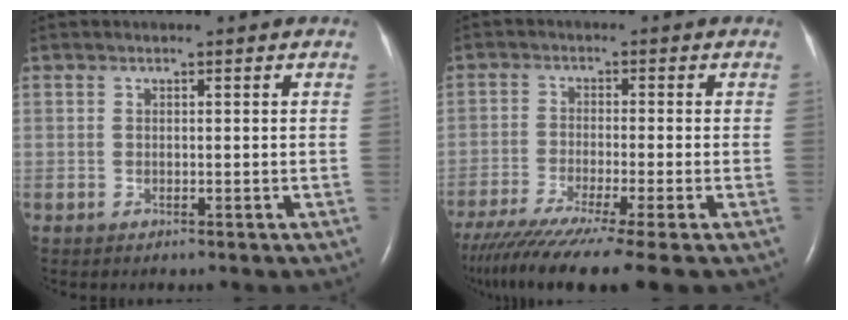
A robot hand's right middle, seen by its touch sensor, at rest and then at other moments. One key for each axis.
{"total": 14.4, "fx": -11.2, "fy": -0.9, "fz": 8.9, "tx": -0.151, "ty": -0.047, "tz": -0.182}